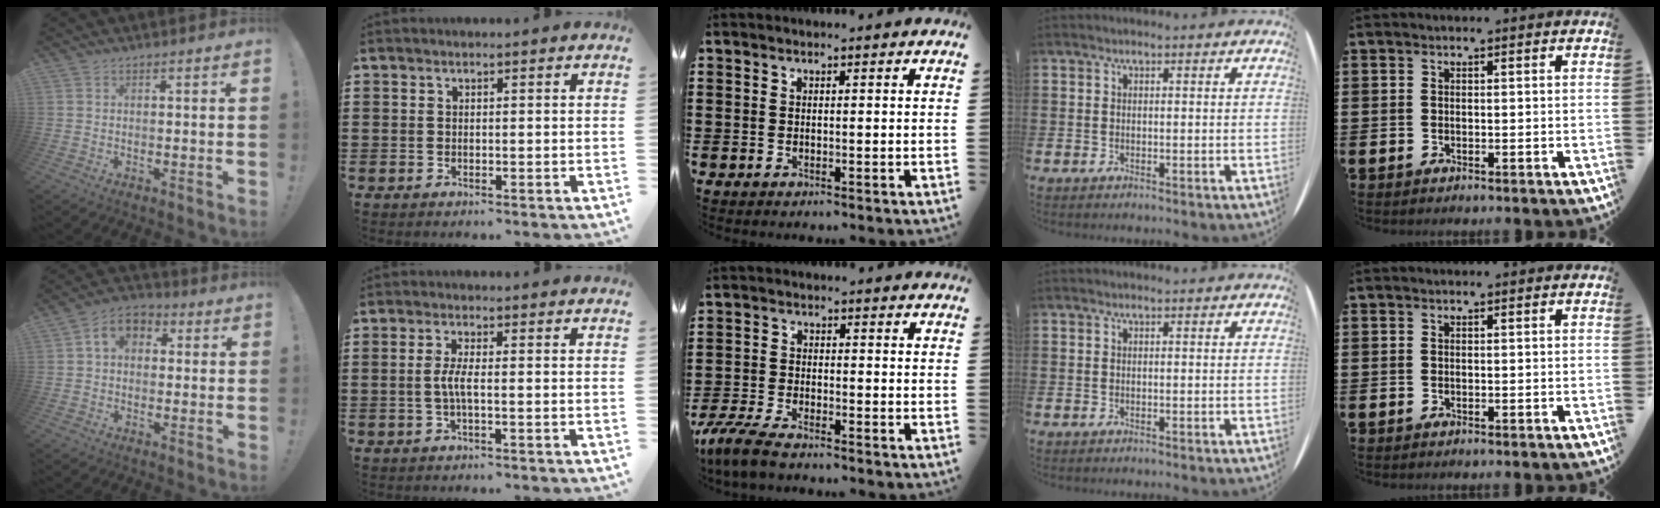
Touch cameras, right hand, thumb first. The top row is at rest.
{"thumb": {"total": 7.0, "force": [1.2, 5.1, 4.5], "torque": [-0.073, 0.010, 0.025]}, "index": {"total": 3.1, "force": [-0.5, 0.4, 3.0], "torque": [-0.078, -0.010, -0.019]}, "middle": {"total": 5.2, "force": [-4.5, 0.9, 2.3], "torque": [-0.072, -0.009, -0.097]}}